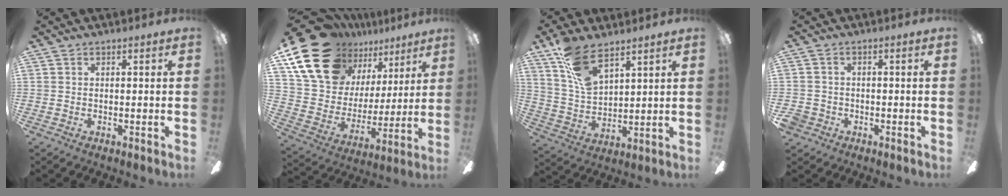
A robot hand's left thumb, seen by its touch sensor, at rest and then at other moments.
{"total": 21.2, "force": [14.6, 12.3, 9.4], "torque": [-0.176, -0.088, 0.280]}
{"total": 12.1, "force": [8.5, 4.9, 7.0], "torque": [-0.141, -0.034, 0.161]}
{"total": 3.0, "force": [-1.7, 2.3, 0.6], "torque": [-0.023, 0.004, -0.037]}